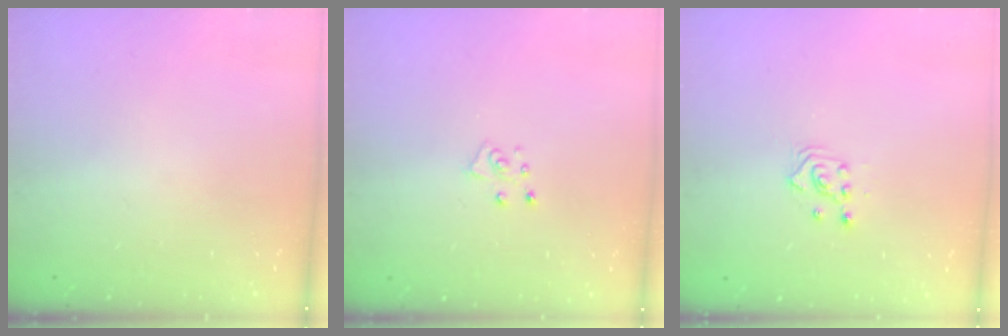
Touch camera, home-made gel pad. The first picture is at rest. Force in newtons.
{"total": 4.8, "press": 4.8, "slide": 0.2}
{"total": 2.3, "press": 2.3, "slide": 0.3}